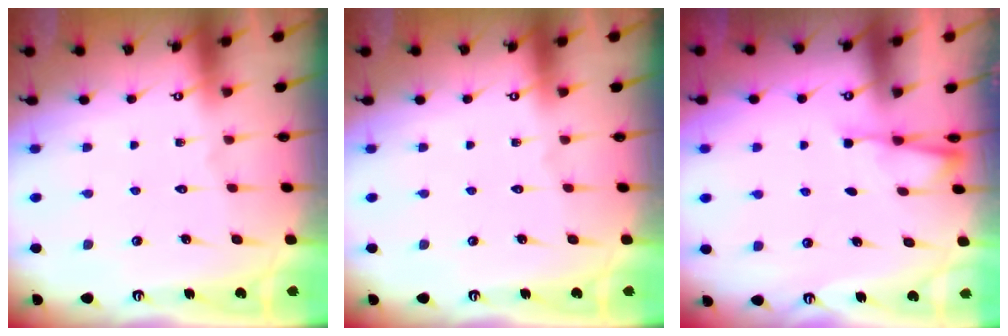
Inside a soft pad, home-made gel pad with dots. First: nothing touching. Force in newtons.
{"total": 0.0}
{"total": 2.5, "press": 2.4, "slide": 0.4}